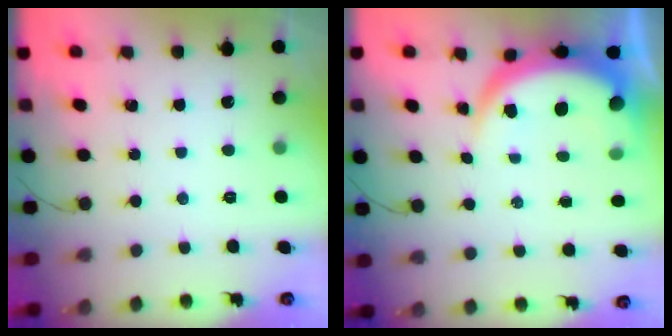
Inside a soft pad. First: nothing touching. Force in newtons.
{"total": 8.6, "press": 8.5, "slide": 1.1}